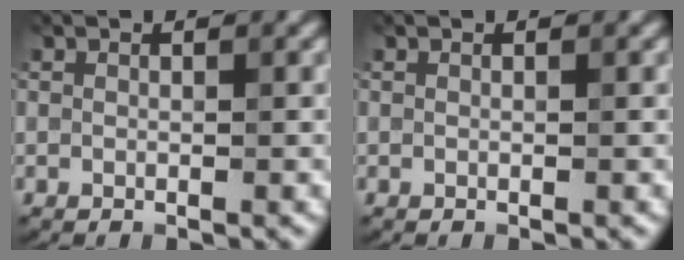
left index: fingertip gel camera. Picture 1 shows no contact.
{"total": 0.0}